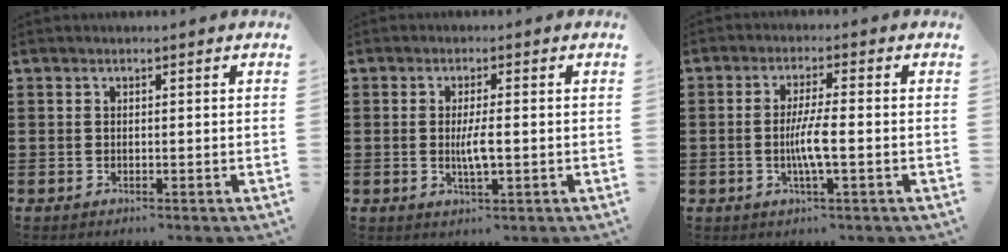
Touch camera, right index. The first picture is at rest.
{"total": 3.7, "force": [-0.3, 0.6, 3.6], "torque": [-0.078, -0.007, -0.009]}
{"total": 4.9, "force": [-0.8, 0.4, 4.8], "torque": [-0.091, -0.004, -0.018]}